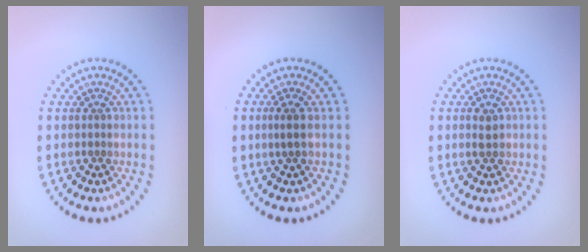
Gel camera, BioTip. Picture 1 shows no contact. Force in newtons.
{"total": 1.5, "press": 1.2, "slide": 0.9}
{"total": 1.2, "press": 1.2, "slide": 0.1}